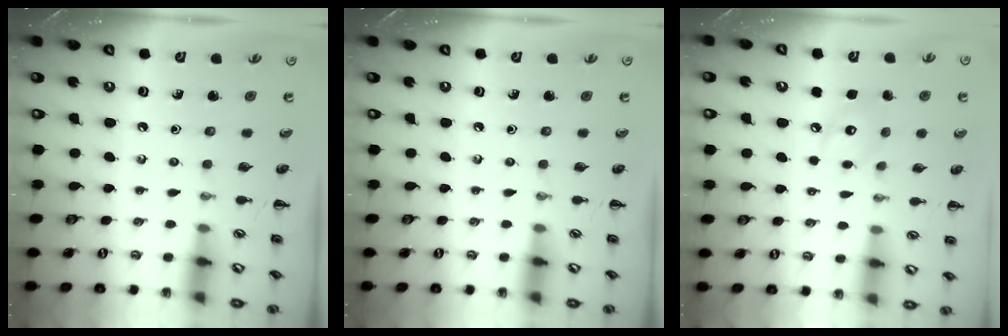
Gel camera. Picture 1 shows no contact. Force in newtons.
{"total": 0.0}
{"total": 6.7, "press": 6.6, "slide": 1.0}